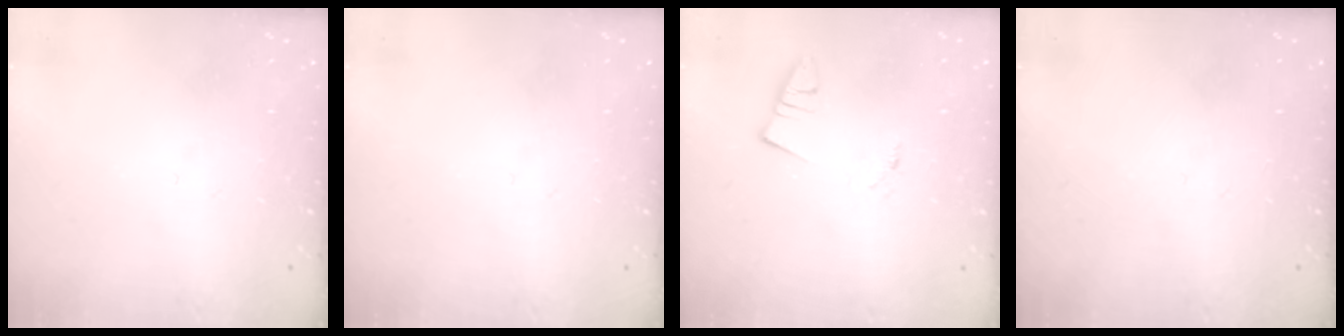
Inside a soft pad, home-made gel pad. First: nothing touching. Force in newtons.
{"total": 0.0}
{"total": 1.2, "press": 1.2, "slide": 0.1}
{"total": 0.0}